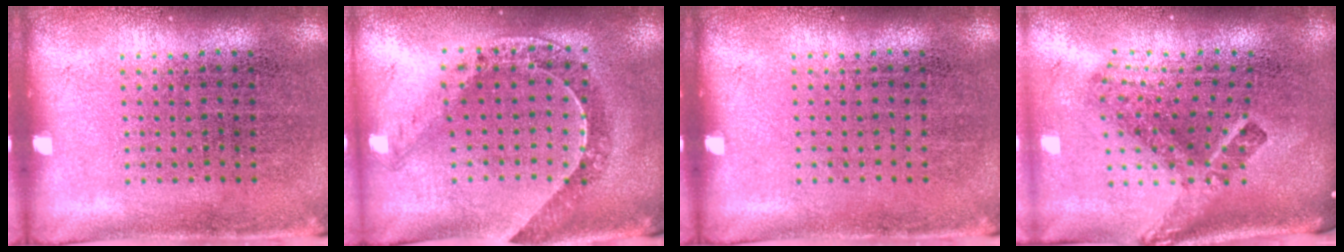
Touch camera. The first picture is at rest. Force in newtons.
{"total": 0.7, "press": 0.7, "slide": 0.1}
{"total": 0.0}
{"total": 2.7, "press": 1.7, "slide": 2.1}